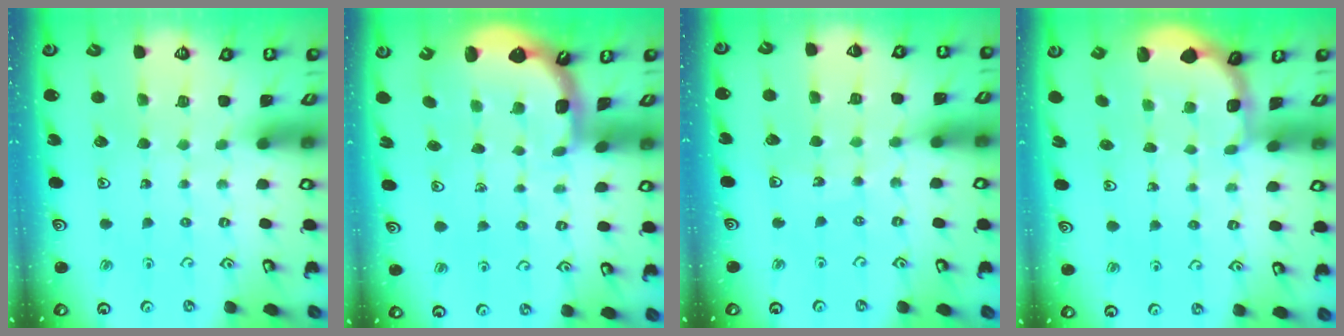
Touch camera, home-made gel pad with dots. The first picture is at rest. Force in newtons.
{"total": 2.5, "press": 1.7, "slide": 1.8}
{"total": 4.0, "press": 3.5, "slide": 1.8}
{"total": 1.9, "press": 1.8, "slide": 0.7}